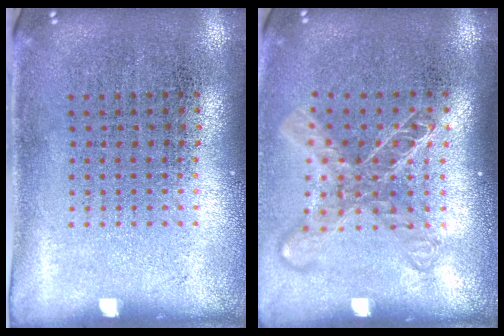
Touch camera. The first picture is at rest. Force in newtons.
{"total": 1.7, "press": 1.4, "slide": 1.0}